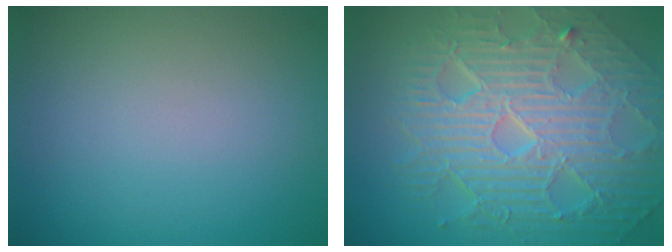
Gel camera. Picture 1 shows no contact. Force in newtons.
{"total": 10.7, "press": 7.0, "slide": 8.1}